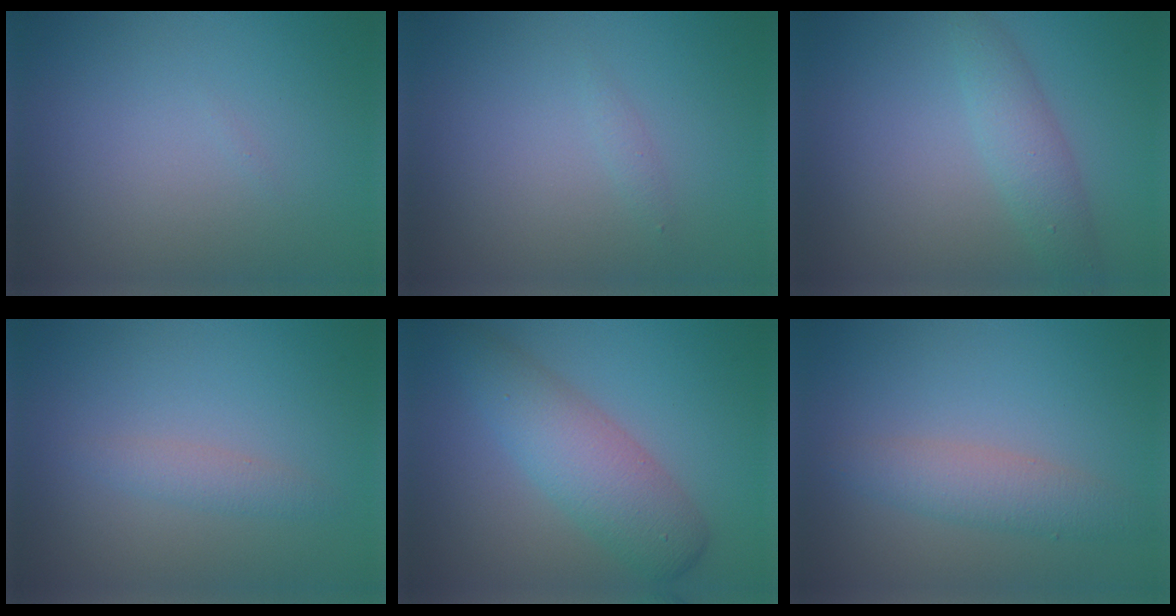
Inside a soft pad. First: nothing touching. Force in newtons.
{"total": 0.6, "press": 0.6, "slide": 0.0}
{"total": 2.7, "press": 2.7, "slide": 0.2}
{"total": 1.4, "press": 1.4, "slide": 0.0}
{"total": 4.9, "press": 4.9, "slide": 0.0}
{"total": 2.9, "press": 2.9, "slide": 0.1}